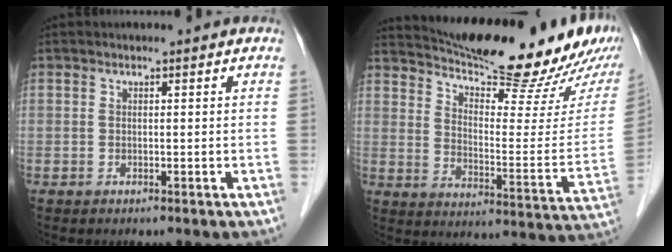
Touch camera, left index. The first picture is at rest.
{"total": 23.1, "force": [20.2, 2.3, 10.9], "torque": [-0.165, -0.053, 0.276]}